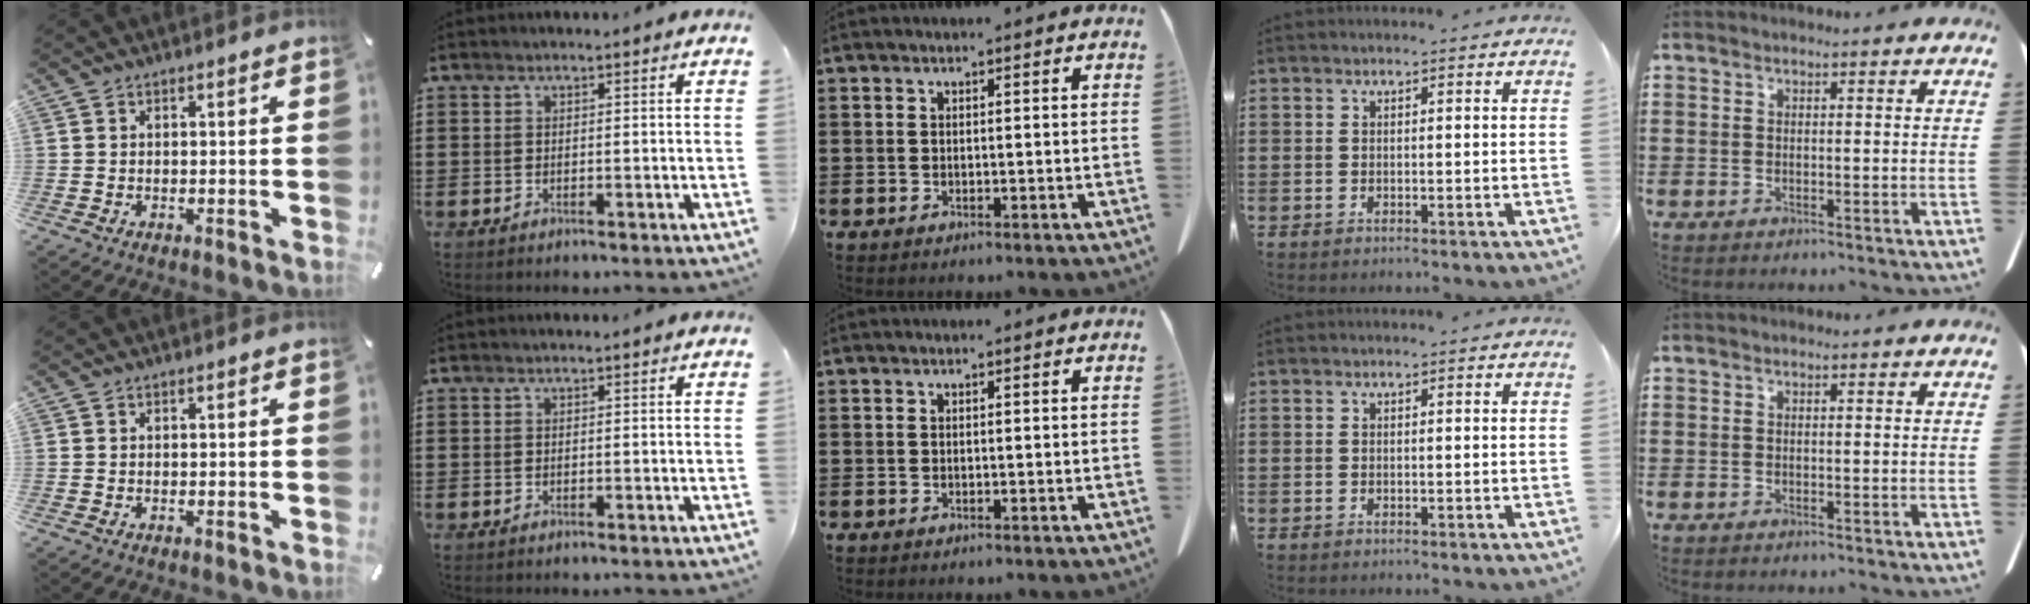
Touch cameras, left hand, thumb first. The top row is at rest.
{}